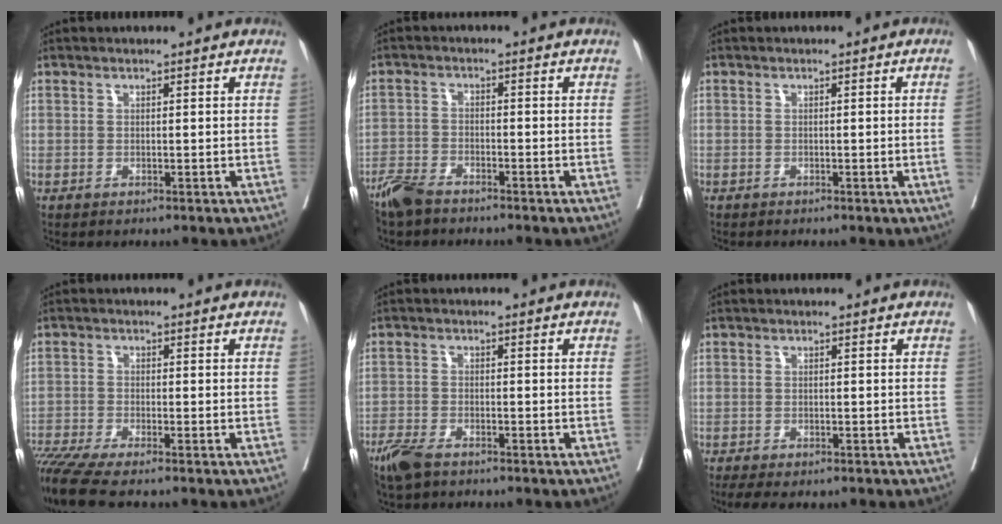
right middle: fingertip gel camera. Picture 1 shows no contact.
{"total": 4.7, "force": [-4.1, 1.2, 1.8], "torque": [-0.037, -0.009, -0.081]}
{"total": 0.9, "force": [-0.2, -0.3, 0.9], "torque": [-0.012, -0.002, -0.002]}
{"total": 7.1, "force": [-6.0, -0.5, 3.7], "torque": [-0.064, -0.018, -0.107]}
{"total": 4.8, "force": [-3.7, 1.5, 2.6], "torque": [-0.055, -0.009, -0.069]}
{"total": 4.2, "force": [-3.3, 1.5, 2.2], "torque": [-0.033, -0.012, -0.047]}